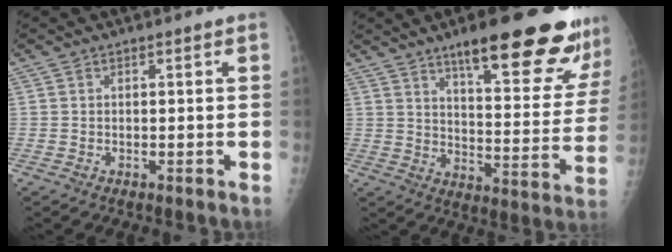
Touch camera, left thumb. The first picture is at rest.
{"total": 24.2, "force": [16.2, 5.7, 17.1], "torque": [-0.197, -0.071, 0.225]}